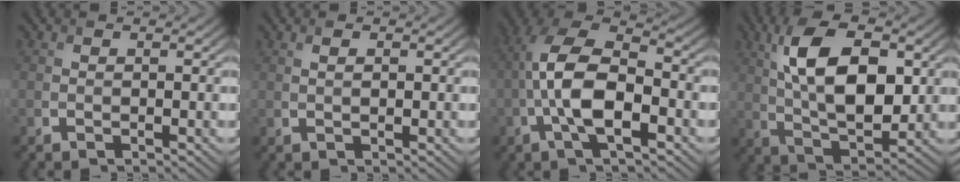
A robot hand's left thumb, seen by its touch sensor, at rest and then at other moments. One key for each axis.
{"total": 1.1, "fx": 0.4, "fy": 0.3, "fz": 1.0, "tx": -0.017, "ty": -0.003, "tz": 0.009}
{"total": 11.2, "fx": -2.6, "fy": 5.1, "fz": 9.7, "tx": -0.202, "ty": 0.010, "tz": -0.059}
{"total": 12.8, "fx": 3.0, "fy": 6.3, "fz": 10.8, "tx": -0.204, "ty": 0.003, "tz": 0.055}